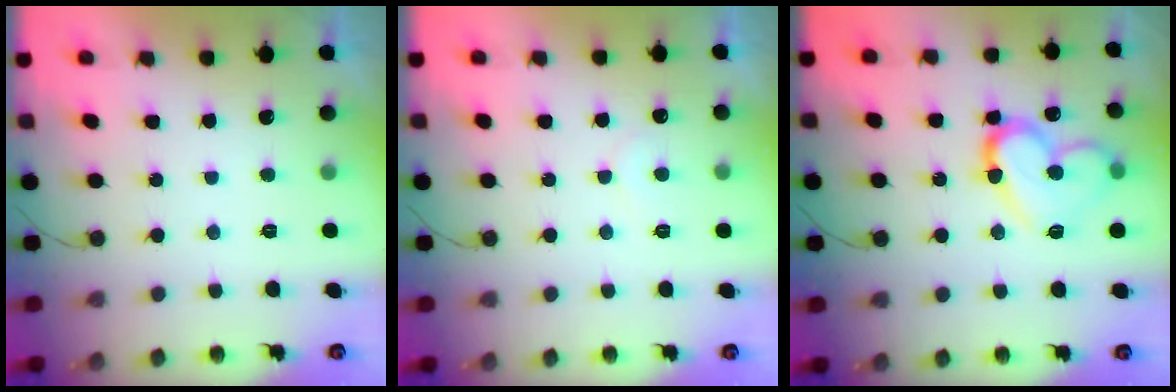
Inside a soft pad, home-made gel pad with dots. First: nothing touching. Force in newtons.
{"total": 4.0, "press": 4.0, "slide": 0.3}
{"total": 14.6, "press": 14.5, "slide": 1.8}